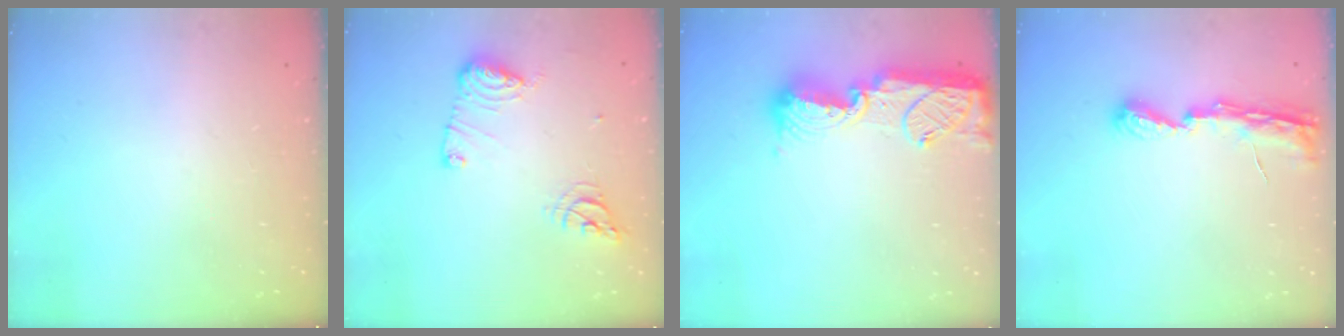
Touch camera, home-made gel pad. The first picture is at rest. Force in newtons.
{"total": 11.6, "press": 11.6, "slide": 1.1}
{"total": 14.3, "press": 14.2, "slide": 1.2}
{"total": 6.7, "press": 6.7, "slide": 0.5}